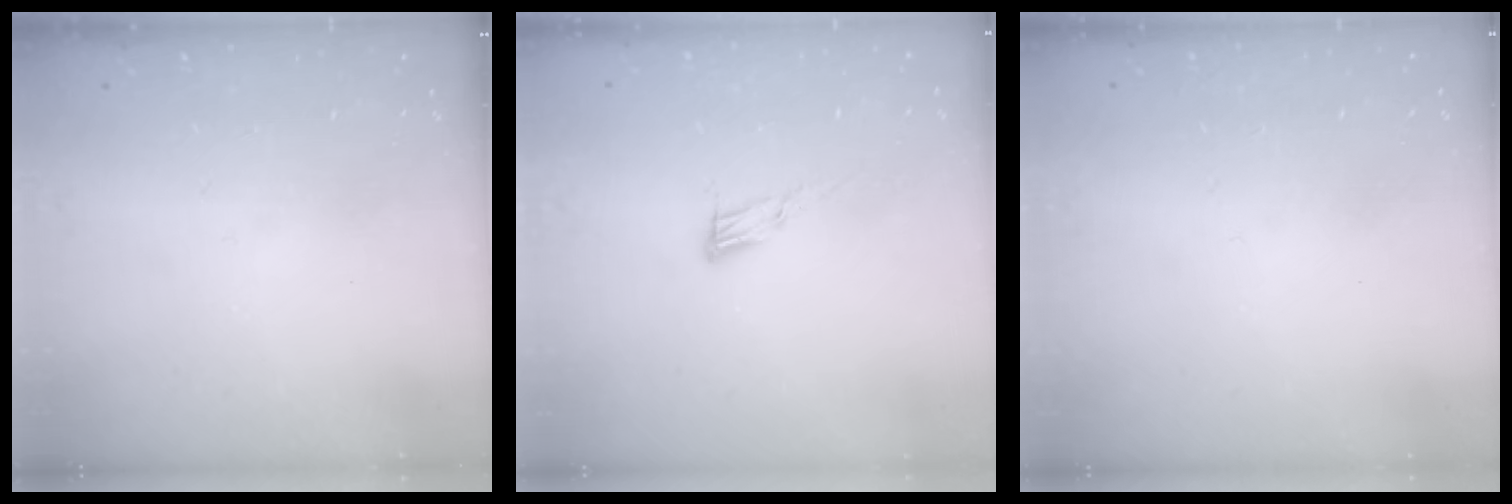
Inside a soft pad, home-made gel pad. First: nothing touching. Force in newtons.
{"total": 6.9, "press": 6.7, "slide": 1.3}
{"total": 1.6, "press": 1.6, "slide": 0.1}